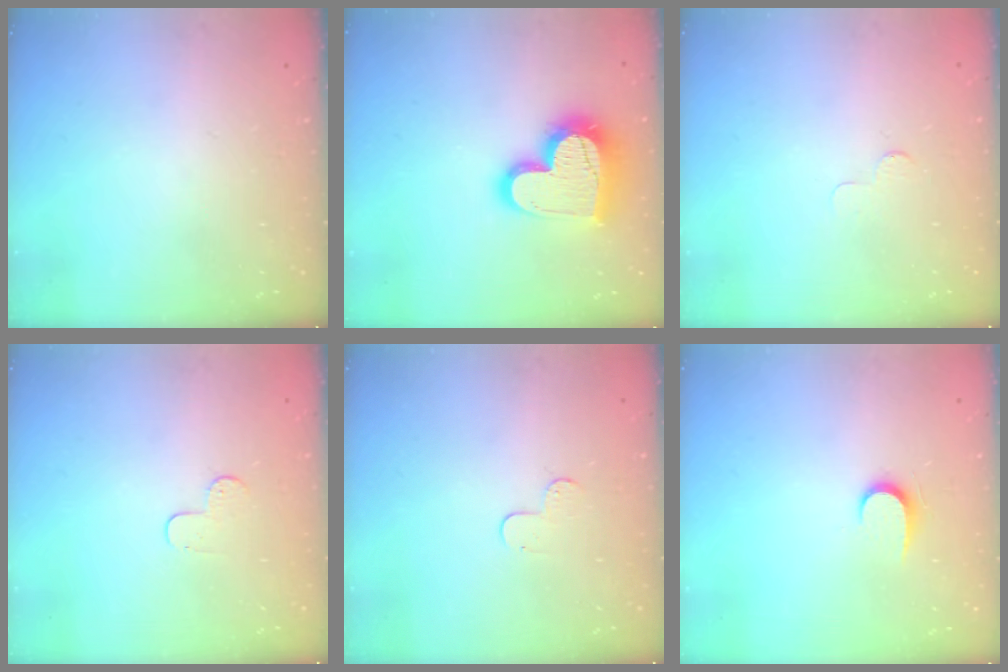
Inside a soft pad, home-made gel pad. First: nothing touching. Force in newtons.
{"total": 20.1, "press": 20.0, "slide": 1.5}
{"total": 2.1, "press": 2.1, "slide": 0.2}
{"total": 3.7, "press": 3.7, "slide": 0.4}
{"total": 4.6, "press": 4.6, "slide": 0.5}
{"total": 6.1, "press": 6.1, "slide": 0.6}